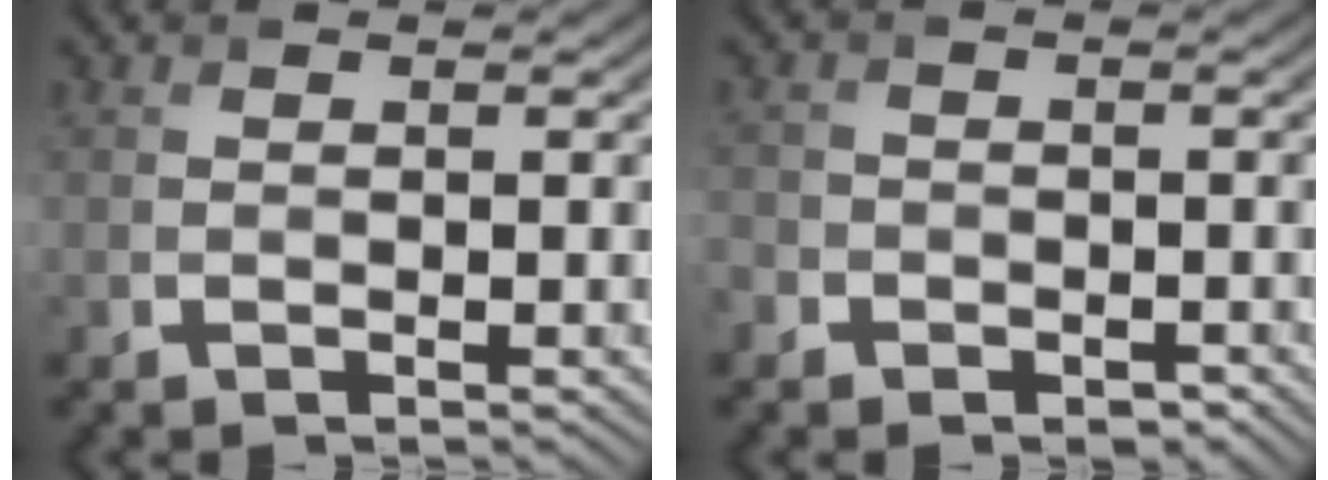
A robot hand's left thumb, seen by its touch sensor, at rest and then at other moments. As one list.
[{"total": 2.8, "force": [-1.9, 2.0, 0.3], "torque": [-0.003, -0.002, -0.038]}]